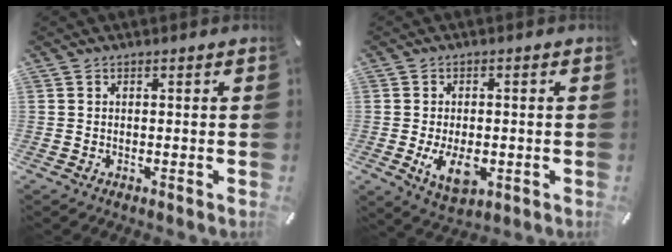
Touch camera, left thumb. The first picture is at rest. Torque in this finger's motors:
{"motor_torque": [0.53, 1.94, 0.64, -0.42, 0.29]}